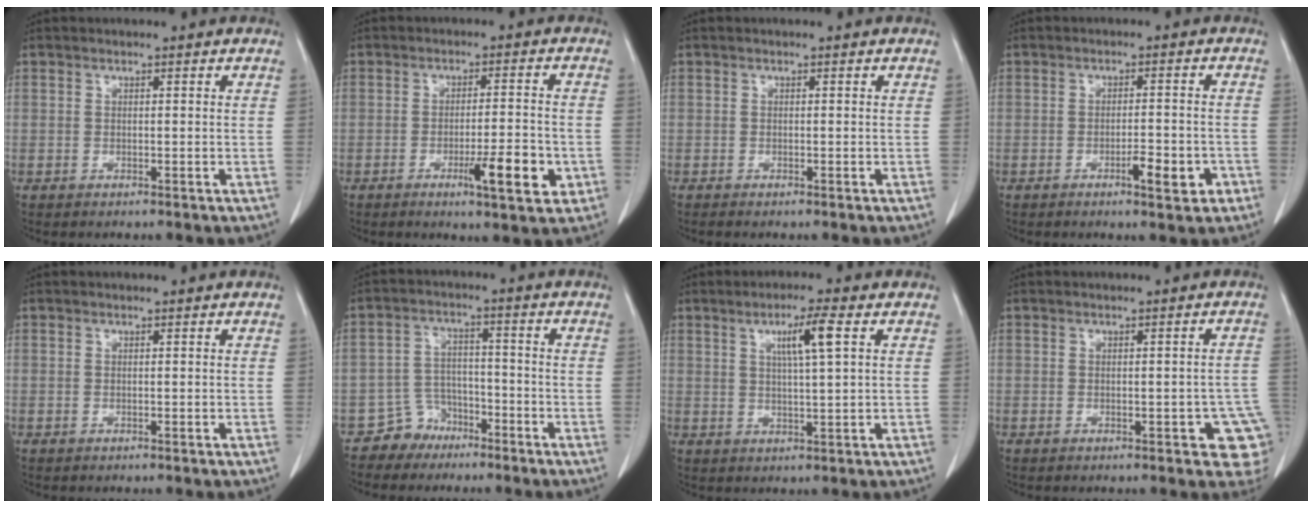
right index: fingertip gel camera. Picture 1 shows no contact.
{"total": 7.8, "force": [-3.1, 1.2, 7.1], "torque": [-0.105, -0.006, -0.042]}
{"total": 0.7, "force": [-0.6, 0.0, 0.4], "torque": [-0.009, -0.001, -0.010]}
{"total": 4.9, "force": [-2.5, 1.0, 4.1], "torque": [-0.057, 0.002, -0.032]}
{"total": 0.0}
{"total": 5.0, "force": [-3.8, 3.4, 0.0], "torque": [0.007, 0.011, -0.066]}
{"total": 5.6, "force": [2.1, -0.2, 5.2], "torque": [-0.090, 0.001, 0.035]}
{"total": 6.4, "force": [-2.4, 2.0, 5.5], "torque": [-0.044, 0.008, -0.029]}